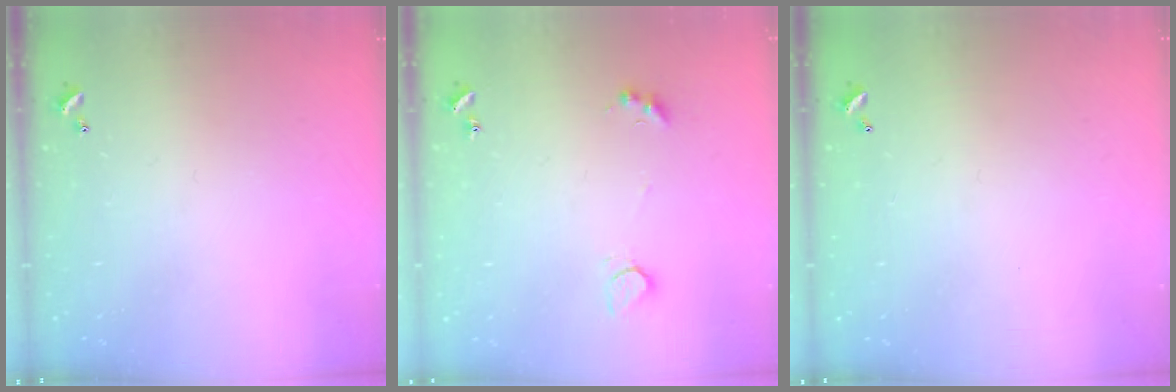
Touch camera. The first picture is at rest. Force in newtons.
{"total": 2.5, "press": 2.3, "slide": 1.1}
{"total": 2.9, "press": 2.9, "slide": 0.1}